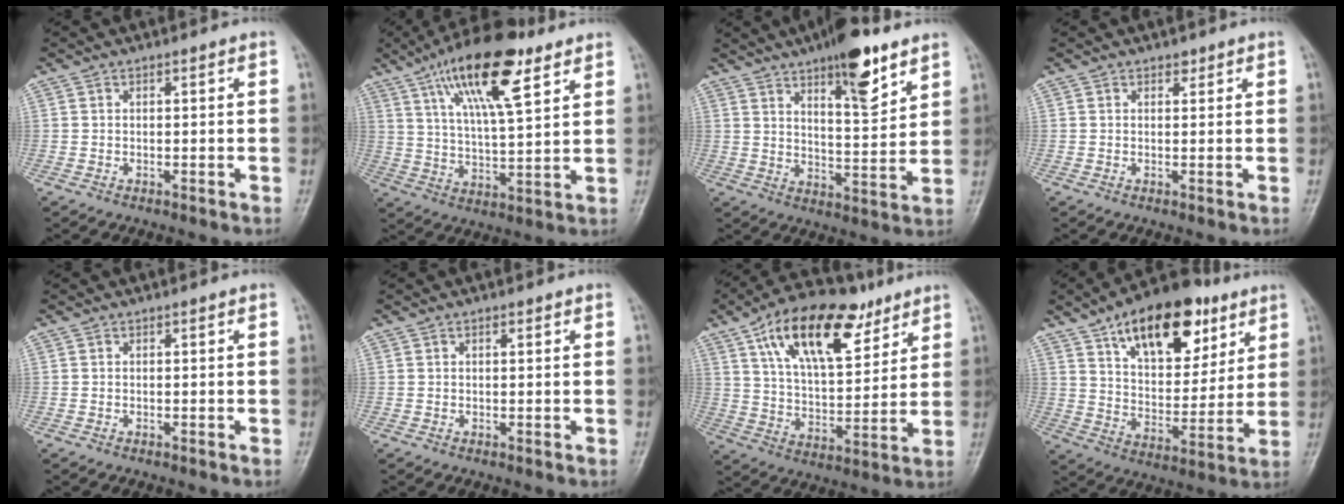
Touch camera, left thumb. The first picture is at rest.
{"total": 17.6, "force": [9.5, 5.6, 13.7], "torque": [-0.213, -0.025, 0.164]}
{"total": 12.9, "force": [8.0, 3.9, 9.3], "torque": [-0.117, -0.047, 0.124]}
{"total": 1.0, "force": [0.7, 0.6, 0.3], "torque": [0.002, -0.005, 0.008]}
{"total": 0.0}
{"total": 0.9, "force": [0.4, 0.4, 0.6], "torque": [-0.008, 0.000, 0.005]}
{"total": 20.0, "force": [10.7, 9.6, 13.9], "torque": [-0.193, -0.030, 0.185]}
{"total": 20.8, "force": [11.3, 10.7, 13.8], "torque": [-0.168, -0.037, 0.185]}